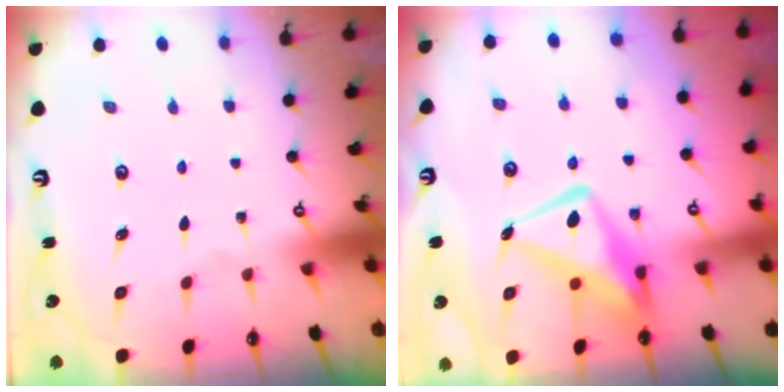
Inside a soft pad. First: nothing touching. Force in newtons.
{"total": 12.9, "press": 12.8, "slide": 1.4}